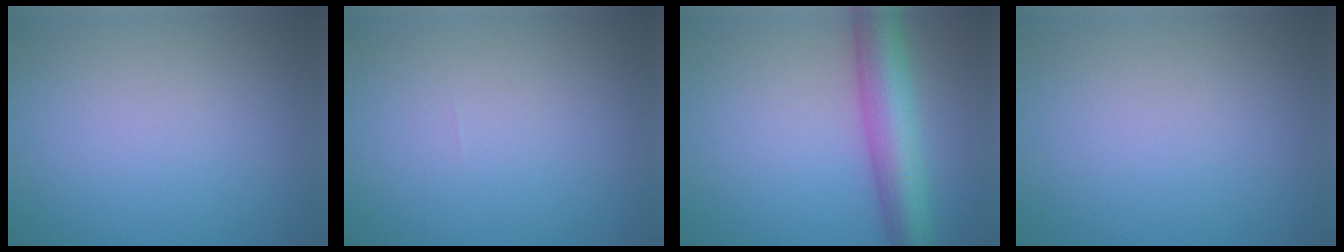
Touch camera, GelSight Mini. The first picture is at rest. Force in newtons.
{"total": 0.0}
{"total": 7.1, "press": 7.1, "slide": 0.2}
{"total": 0.0}